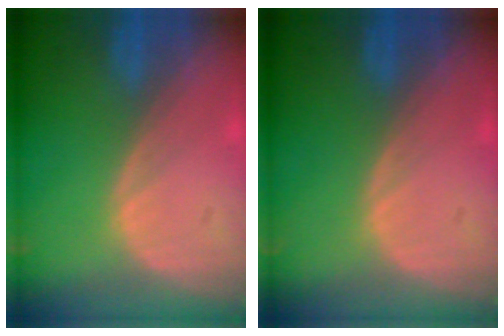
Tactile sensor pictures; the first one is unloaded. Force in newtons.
{"total": 0.0}